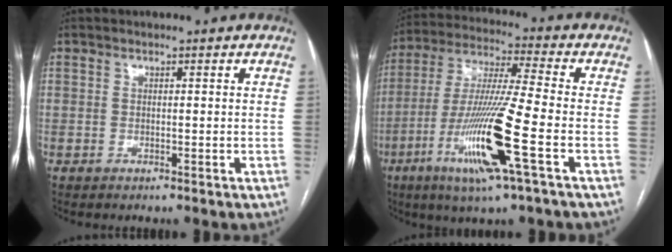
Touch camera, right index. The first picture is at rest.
{"total": 15.6, "force": [-5.7, -0.5, 14.5], "torque": [-0.297, -0.020, -0.110]}